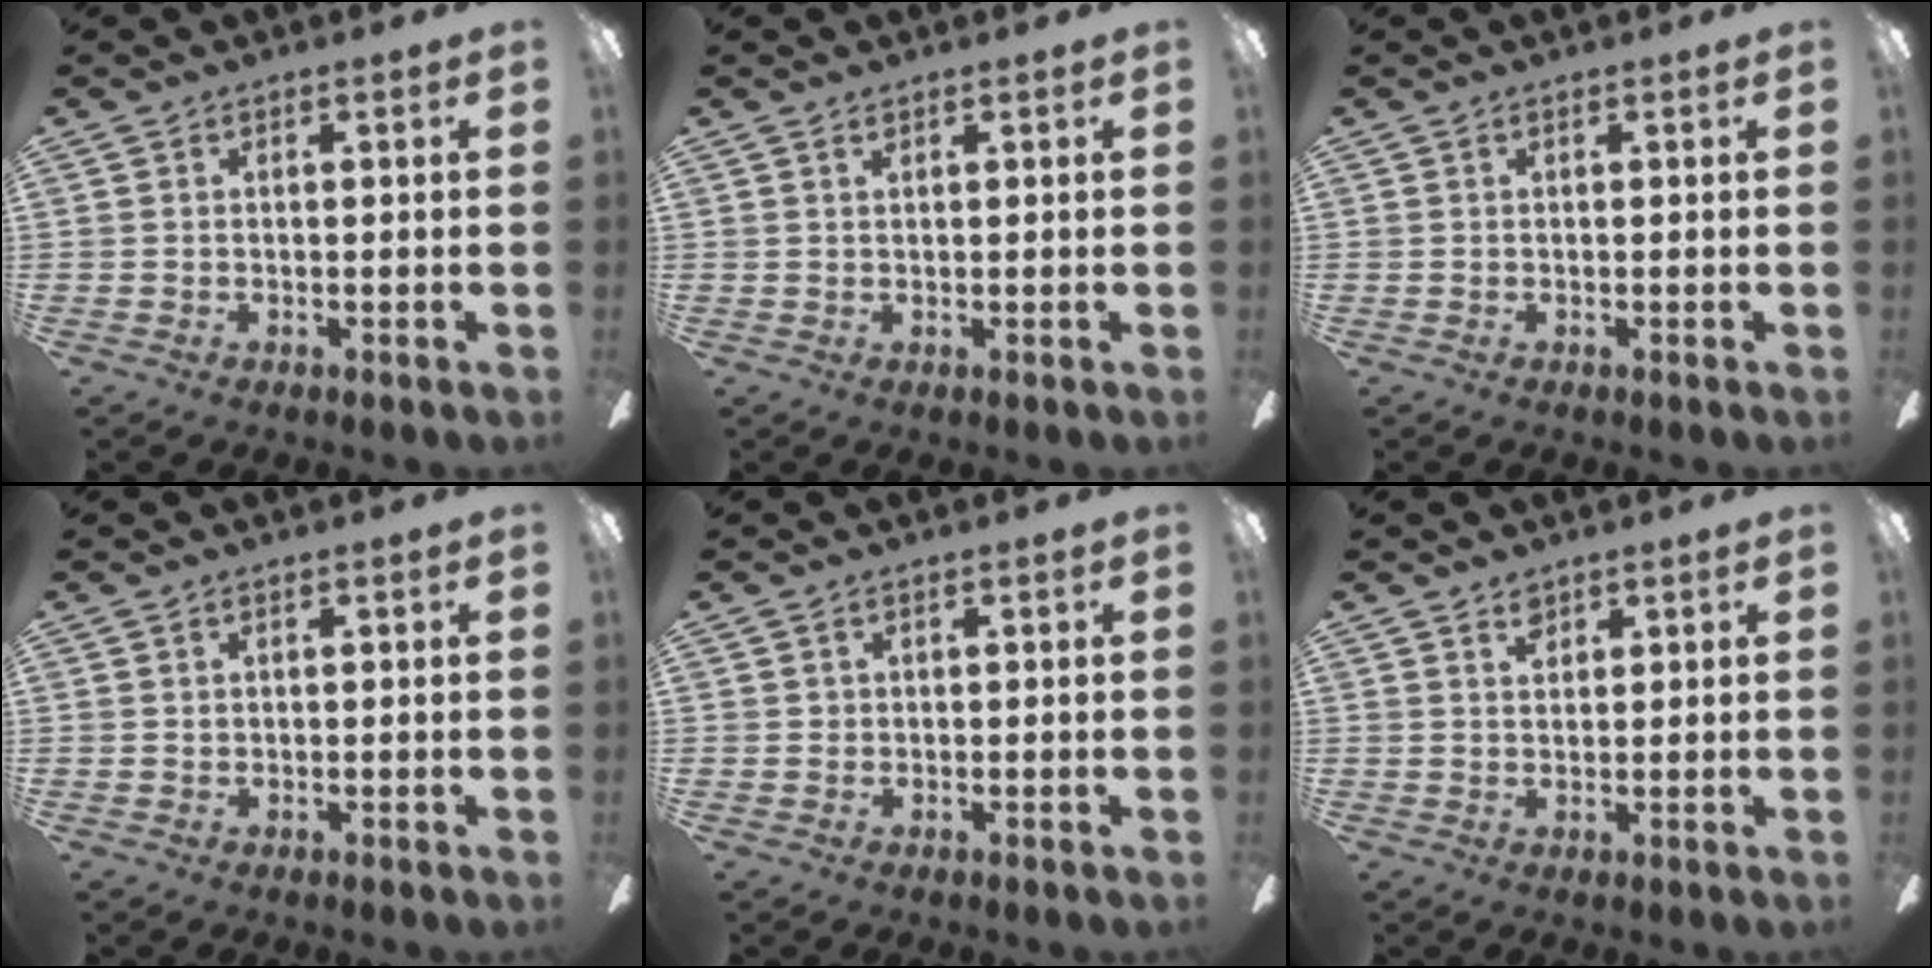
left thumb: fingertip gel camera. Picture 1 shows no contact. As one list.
[{"total": 0.8, "force": [0.5, 0.3, 0.5], "torque": [-0.011, 0.002, 0.009]}, {"total": 0.0}, {"total": 0.6, "force": [0.3, 0.5, 0.2], "torque": [-0.006, 0.002, 0.006]}, {"total": 1.0, "force": [0.3, 0.9, 0.3], "torque": [-0.006, 0.005, 0.004]}, {"total": 2.4, "force": [1.8, 1.2, 1.0], "torque": [-0.014, -0.004, 0.033]}]